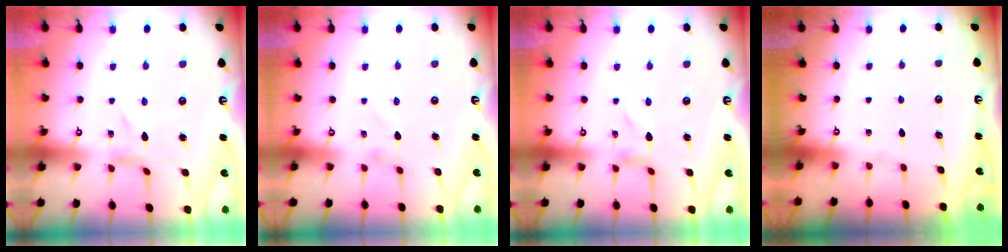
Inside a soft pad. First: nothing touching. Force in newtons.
{"total": 0.6, "press": 0.6, "slide": 0.1}
{"total": 0.0}
{"total": 0.0}